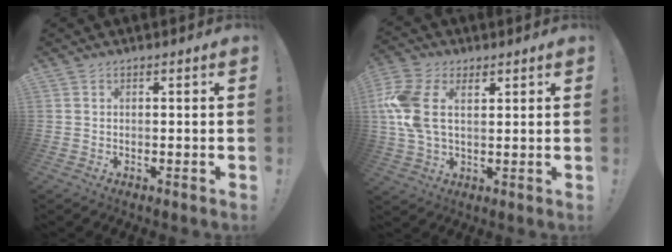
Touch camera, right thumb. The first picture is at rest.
{"total": 12.5, "force": [3.8, 8.0, 8.8], "torque": [-0.187, -0.006, 0.071]}